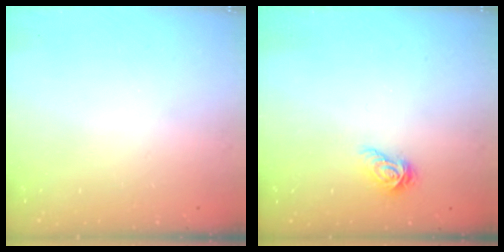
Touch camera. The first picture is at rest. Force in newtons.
{"total": 6.0, "press": 6.0, "slide": 0.4}